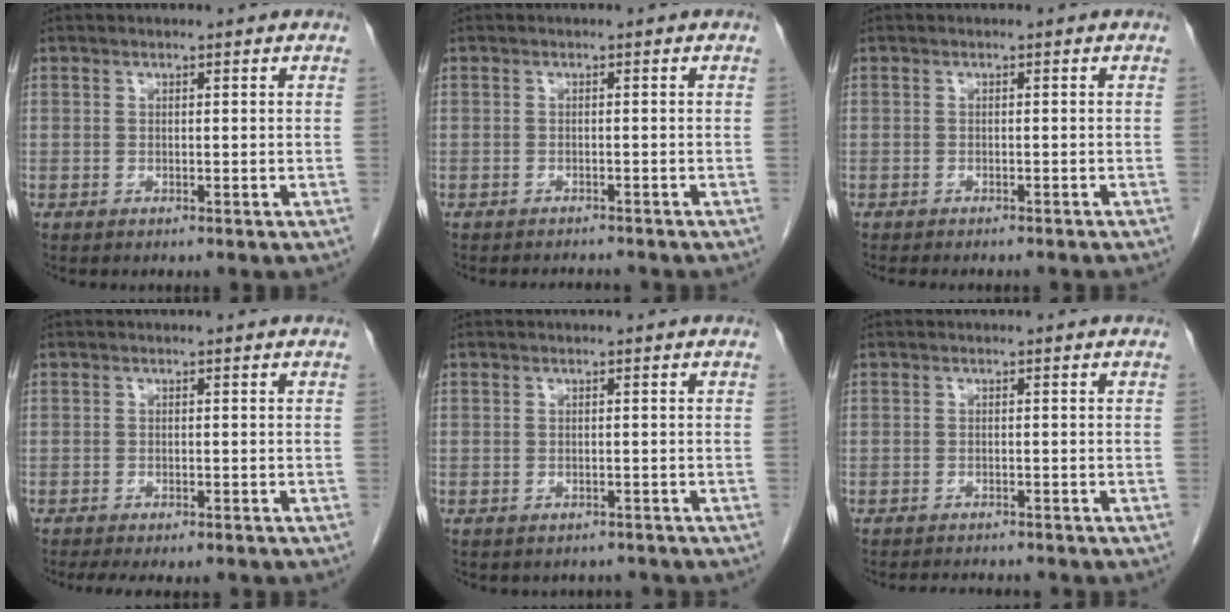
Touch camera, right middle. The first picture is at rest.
{"total": 3.1, "force": [-3.0, 0.4, 0.6], "torque": [-0.008, -0.008, -0.039]}
{"total": 6.9, "force": [-6.1, 1.3, 2.9], "torque": [-0.026, -0.008, -0.072]}
{"total": 7.2, "force": [-6.1, 1.8, 3.2], "torque": [-0.042, -0.009, -0.080]}
{"total": 2.5, "force": [-2.2, 1.1, 0.1], "torque": [-0.004, 0.002, -0.028]}
{"total": 4.0, "force": [-3.9, 0.5, 0.9], "torque": [-0.012, -0.009, -0.052]}